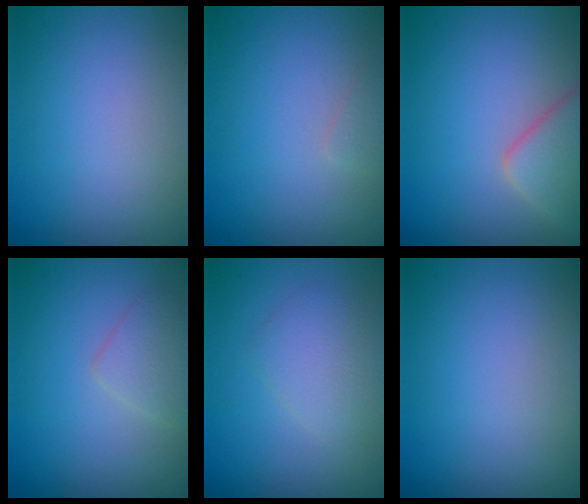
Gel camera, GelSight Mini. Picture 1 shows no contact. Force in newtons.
{"total": 0.6, "press": 0.6, "slide": 0.1}
{"total": 3.7, "press": 3.7, "slide": 0.3}
{"total": 1.8, "press": 1.8, "slide": 0.1}
{"total": 2.3, "press": 2.3, "slide": 0.0}
{"total": 0.0}